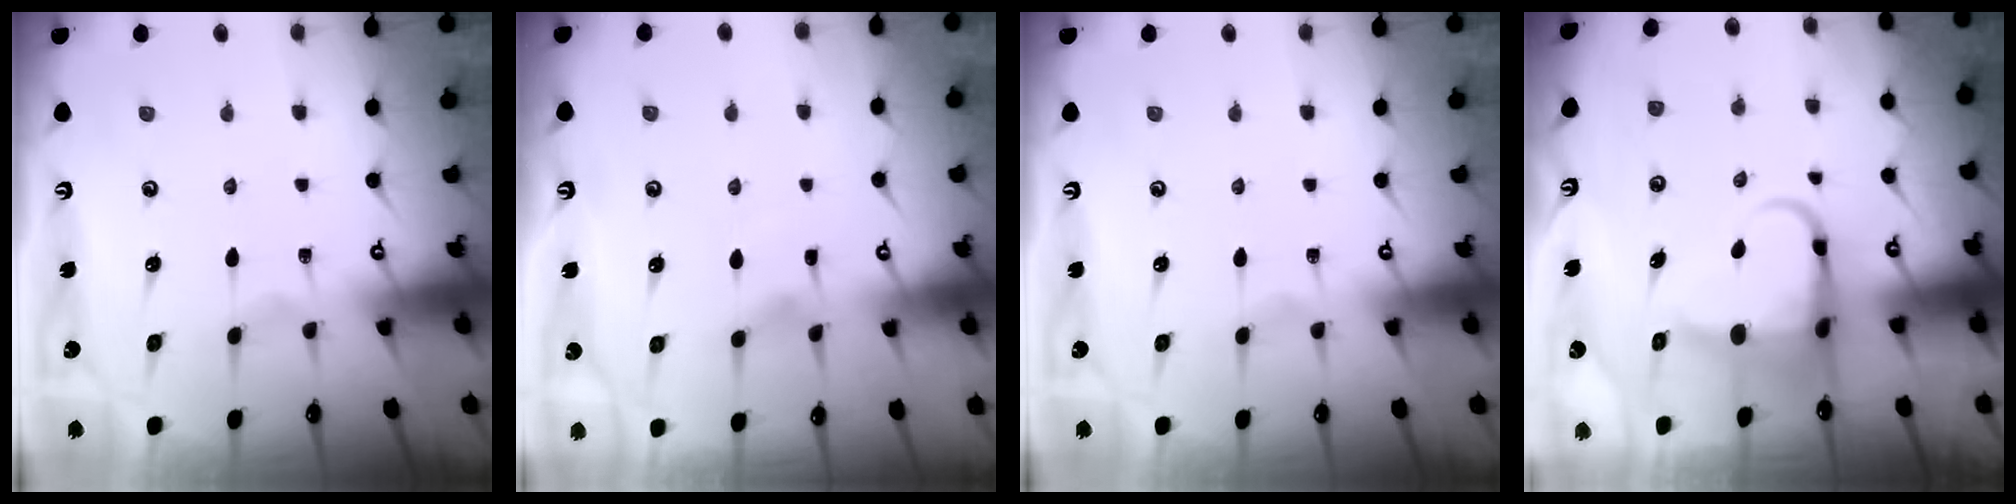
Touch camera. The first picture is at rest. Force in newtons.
{"total": 2.2, "press": 2.2, "slide": 0.5}
{"total": 0.0}
{"total": 6.2, "press": 6.0, "slide": 1.3}